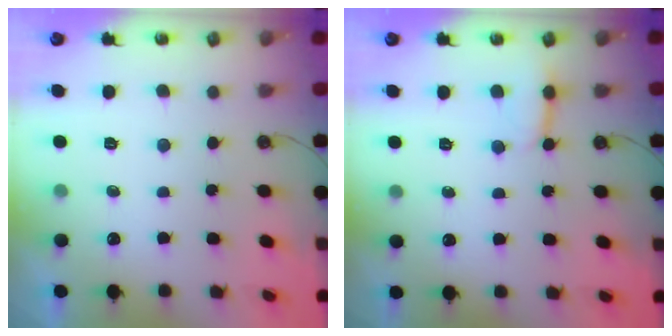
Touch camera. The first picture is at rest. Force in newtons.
{"total": 3.2, "press": 3.2, "slide": 0.2}